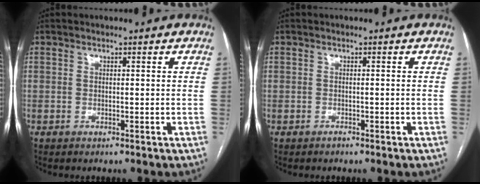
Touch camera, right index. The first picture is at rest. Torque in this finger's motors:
{"motor_torque": [-1.15, 0.39, -0.88, -0.20]}